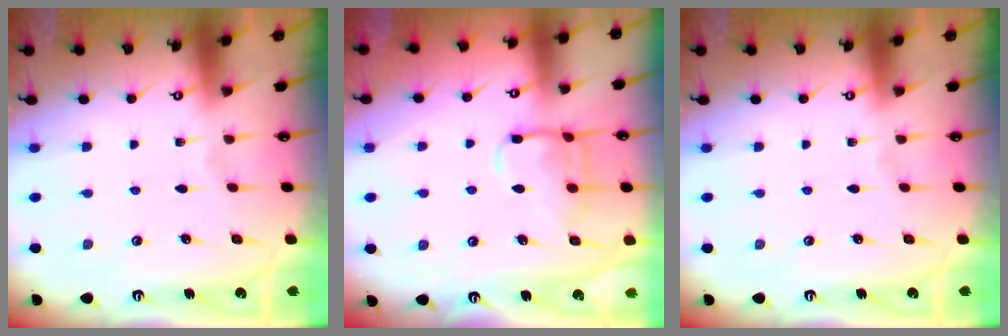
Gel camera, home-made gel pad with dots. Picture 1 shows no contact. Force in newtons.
{"total": 12.3, "press": 12.2, "slide": 1.0}
{"total": 0.0}